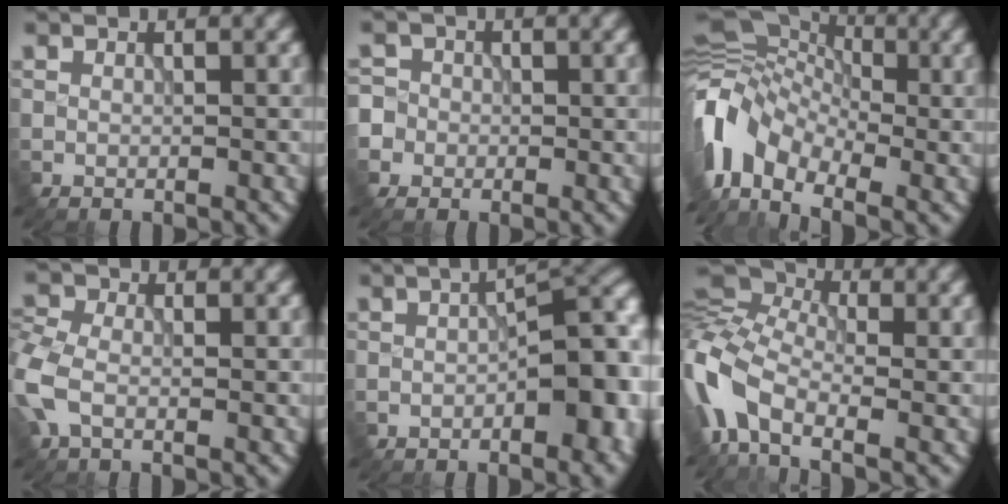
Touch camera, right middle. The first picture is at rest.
{"total": 3.6, "force": [-0.7, 3.5, 0.6], "torque": [0.005, 0.015, -0.035]}
{"total": 9.8, "force": [-2.7, 6.2, 7.1], "torque": [-0.143, -0.002, -0.072]}
{"total": 3.7, "force": [-0.8, 2.4, 2.7], "torque": [-0.075, 0.004, -0.028]}
{"total": 8.0, "force": [-1.4, 3.5, 7.1], "torque": [-0.063, 0.003, -0.025]}
{"total": 9.6, "force": [-3.2, 5.3, 7.4], "torque": [-0.183, 0.004, -0.084]}